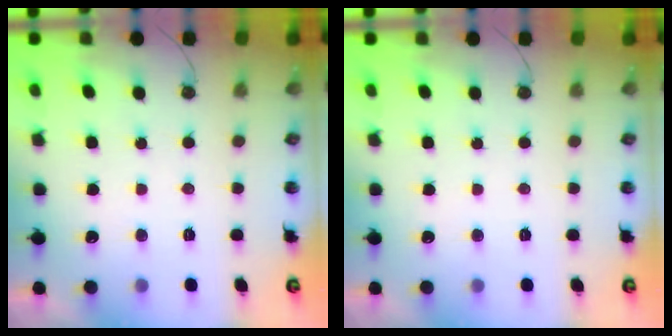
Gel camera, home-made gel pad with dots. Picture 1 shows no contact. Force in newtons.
{"total": 0.0}